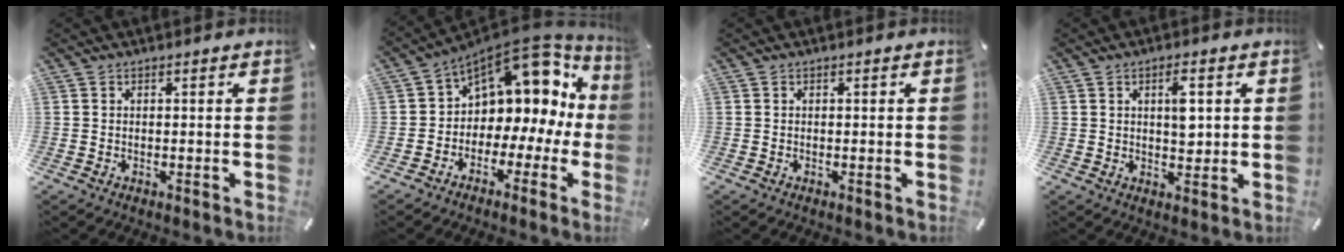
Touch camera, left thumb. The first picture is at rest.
{"total": 9.9, "force": [5.5, 7.2, 4.1], "torque": [-0.054, -0.069, 0.090]}
{"total": 0.0}
{"total": 5.3, "force": [1.3, 2.6, 4.5], "torque": [-0.062, -0.005, 0.014]}